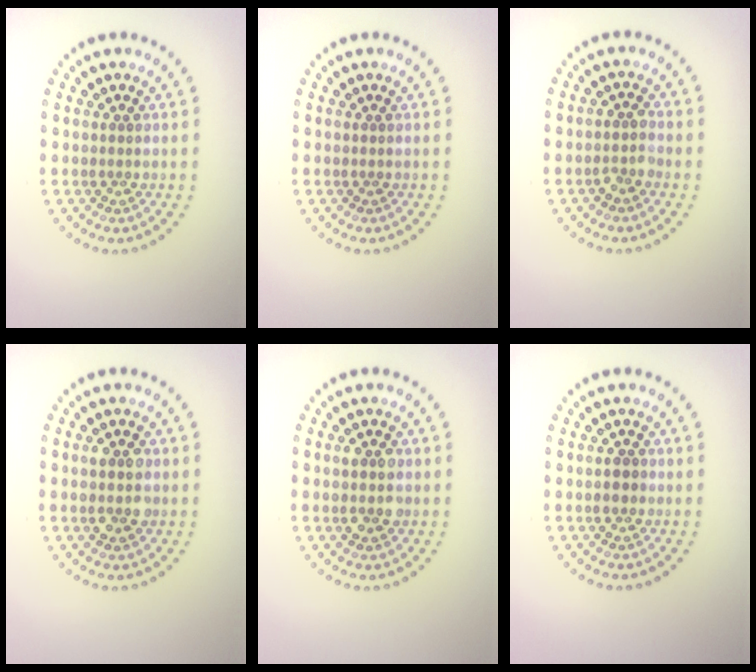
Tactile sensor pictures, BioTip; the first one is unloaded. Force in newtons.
{"total": 0.0}
{"total": 1.5, "press": 1.3, "slide": 0.7}
{"total": 3.0, "press": 2.9, "slide": 0.2}
{"total": 2.8, "press": 2.8, "slide": 0.3}
{"total": 1.3, "press": 1.3, "slide": 0.3}